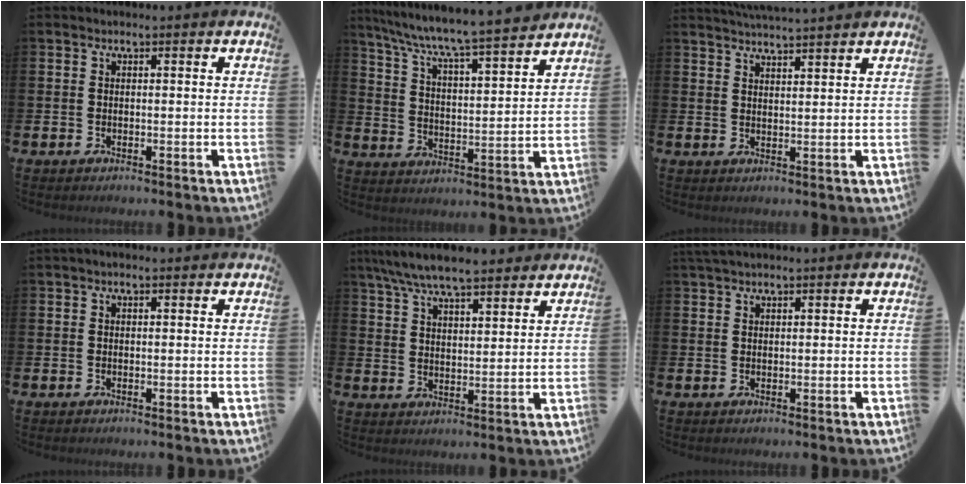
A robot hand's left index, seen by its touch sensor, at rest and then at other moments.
{"total": 7.7, "force": [7.3, 0.0, 2.5], "torque": [-0.082, -0.060, 0.122]}
{"total": 3.7, "force": [3.7, -0.4, 0.0], "torque": [-0.007, -0.020, 0.067]}
{"total": 0.6, "force": [0.4, 0.2, 0.4], "torque": [0.000, 0.001, 0.004]}
{"total": 7.7, "force": [7.2, 1.1, 2.5], "torque": [-0.079, -0.024, 0.133]}
{"total": 1.8, "force": [1.5, 0.4, 0.8], "torque": [-0.019, 0.005, 0.028]}